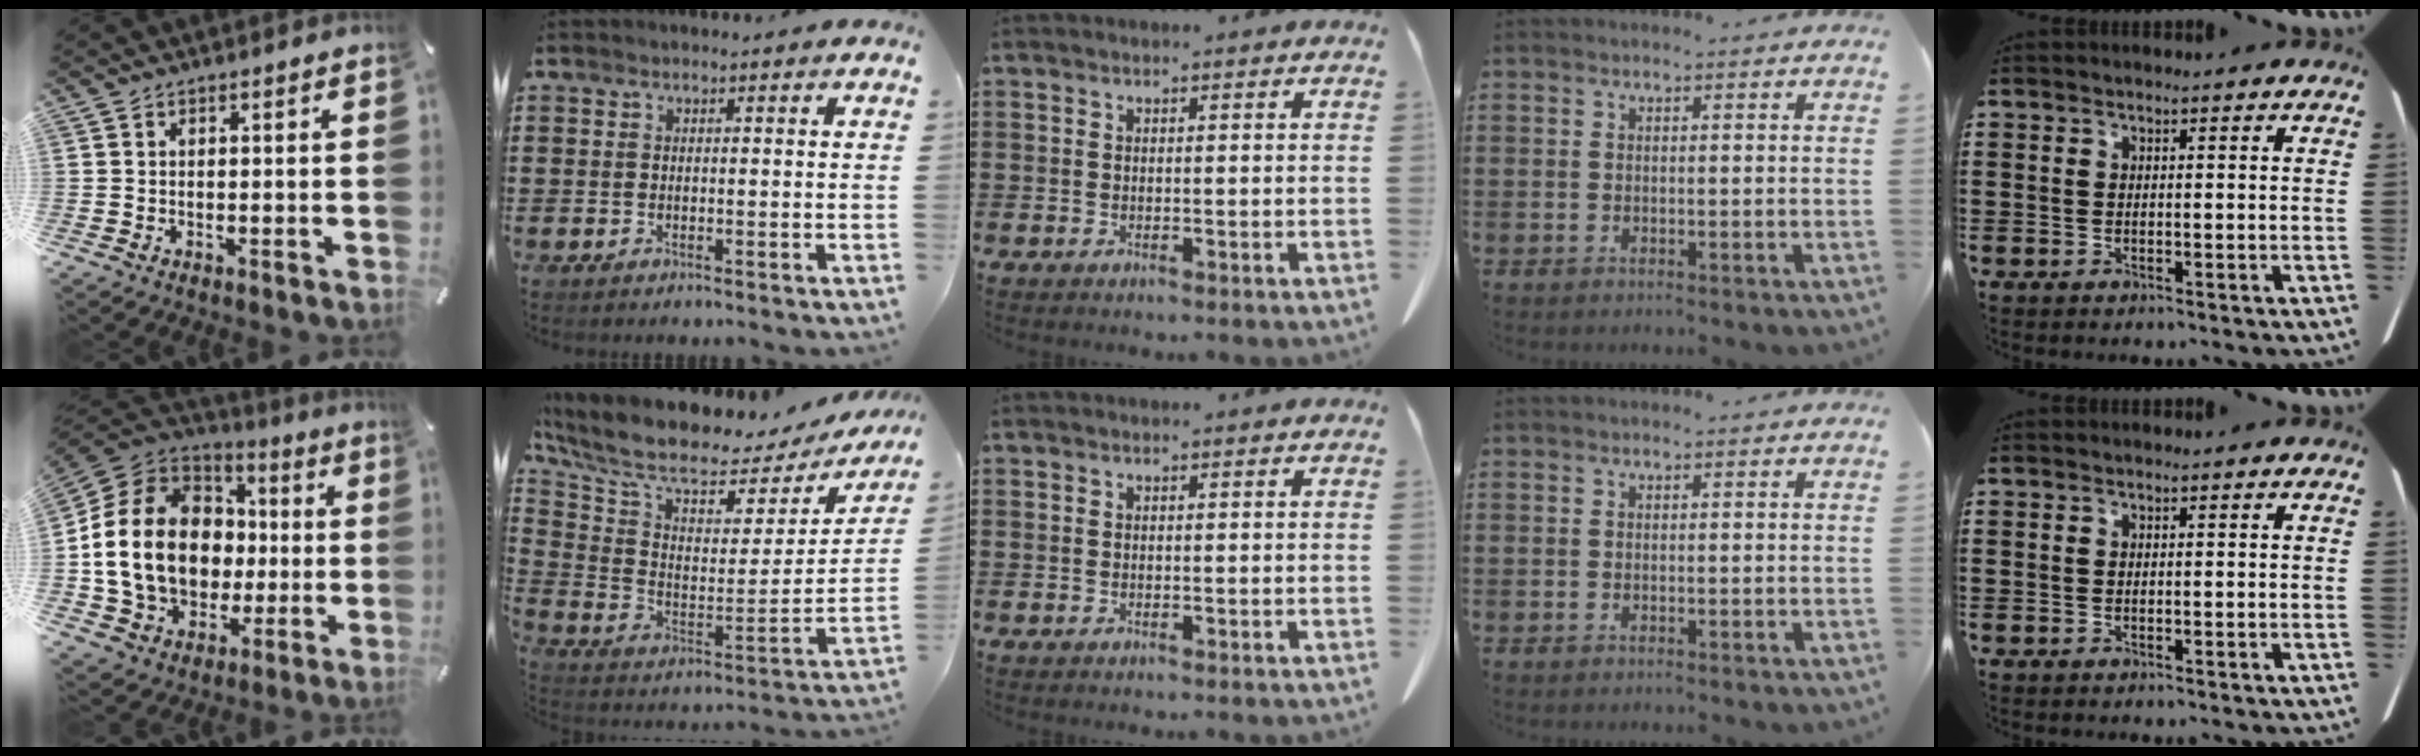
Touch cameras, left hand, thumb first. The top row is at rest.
{"thumb": {"total": 20.3, "force": [-0.9, 16.1, 12.2], "torque": [-0.281, 0.008, -0.009]}, "index": {"total": 8.5, "force": [6.9, 2.0, 4.6], "torque": [-0.122, -0.057, 0.119]}}